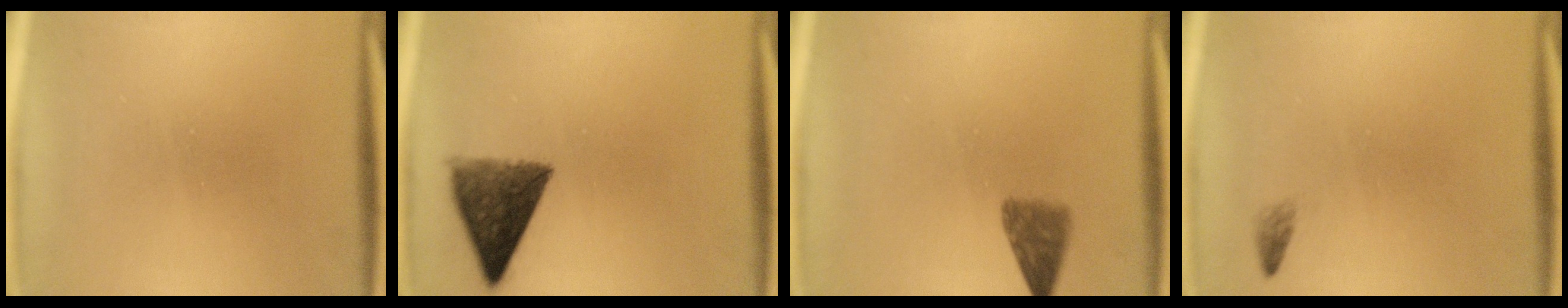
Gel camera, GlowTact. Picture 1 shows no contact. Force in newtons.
{"total": 9.0}
{"total": 3.6}
{"total": 0.8}